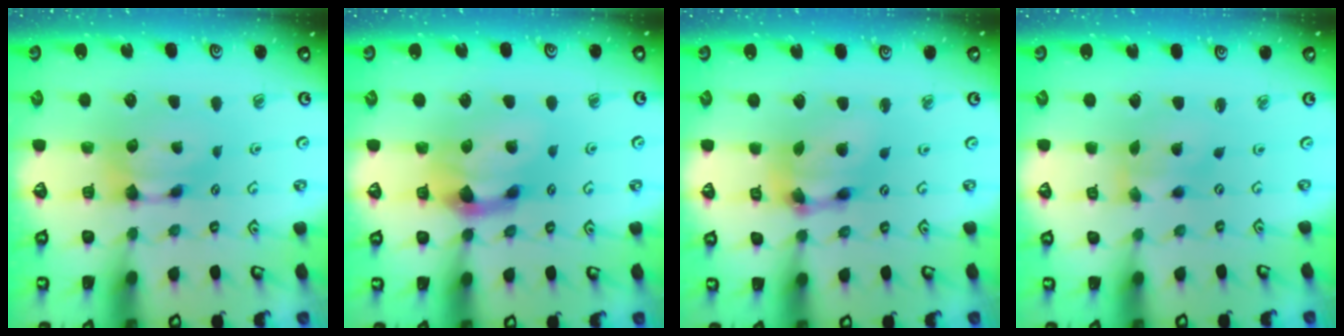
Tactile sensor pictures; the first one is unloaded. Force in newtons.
{"total": 4.2, "press": 3.8, "slide": 1.8}
{"total": 6.1, "press": 5.7, "slide": 2.1}
{"total": 1.3, "press": 0.6, "slide": 1.2}